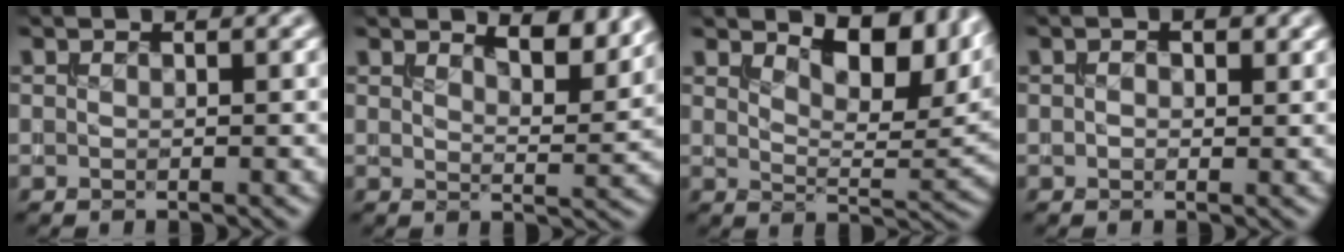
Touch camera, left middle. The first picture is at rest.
{"total": 4.2, "force": [3.2, 1.0, 2.4], "torque": [-0.039, -0.003, 0.044]}
{"total": 8.0, "force": [4.5, 3.1, 5.8], "torque": [-0.084, -0.003, 0.074]}
{"total": 1.4, "force": [0.2, 0.9, 1.1], "torque": [-0.015, 0.002, 0.003]}